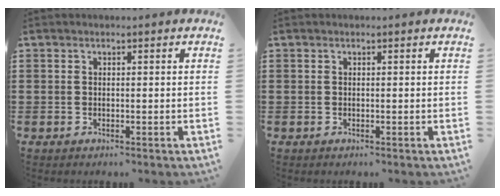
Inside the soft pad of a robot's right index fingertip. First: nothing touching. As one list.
[{"total": 0.0}]